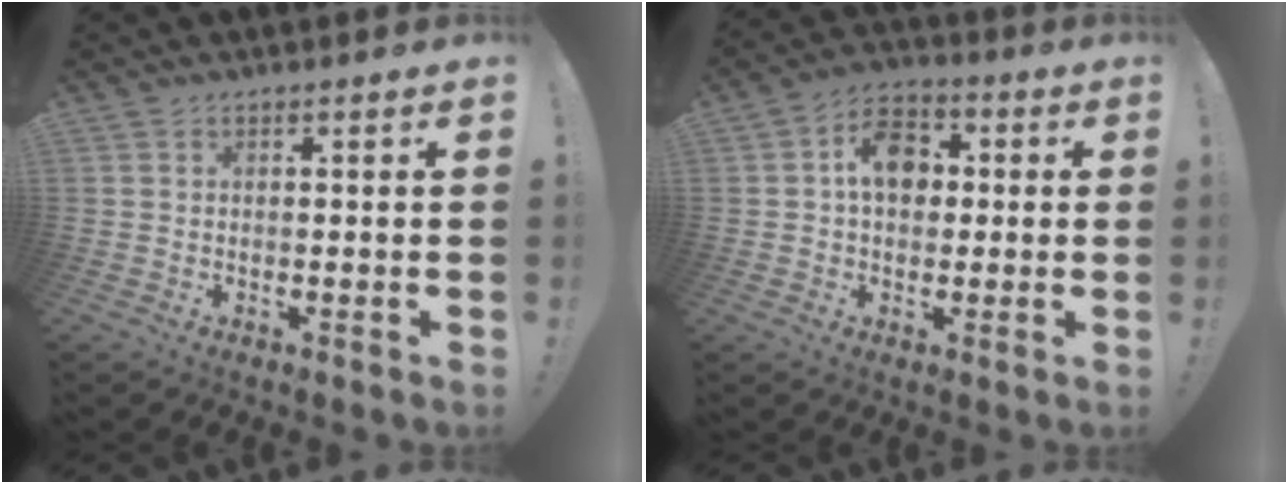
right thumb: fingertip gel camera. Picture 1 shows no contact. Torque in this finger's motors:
{"motor_torque": [1.10, 1.10, 0.03, 0.03, 0.13]}